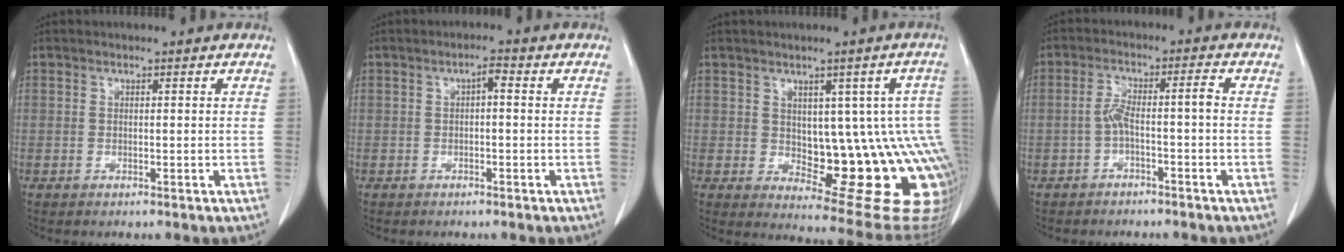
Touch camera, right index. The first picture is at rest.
{"total": 1.7, "force": [0.1, 0.6, 1.6], "torque": [-0.027, 0.006, 0.002]}
{"total": 16.4, "force": [-1.5, 6.8, 14.8], "torque": [-0.115, 0.018, 0.003]}
{"total": 4.2, "force": [-1.4, 0.3, 3.9], "torque": [-0.081, 0.026, -0.020]}